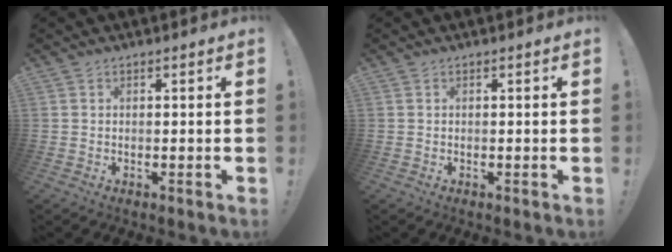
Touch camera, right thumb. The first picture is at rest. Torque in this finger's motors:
{"motor_torque": [-0.05, 0.14, 0.10, 0.00, -0.08]}